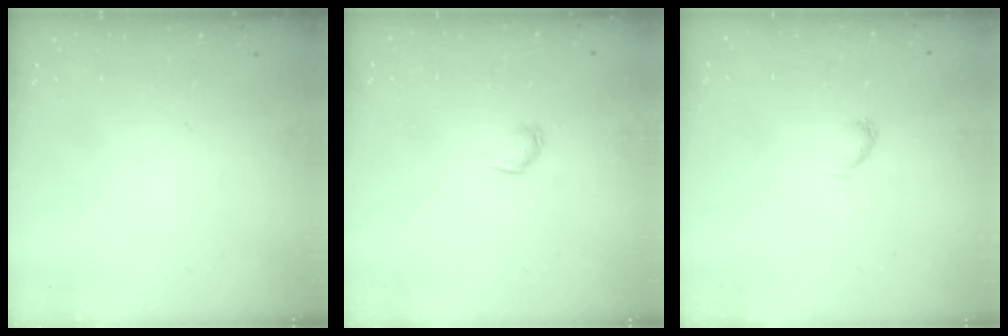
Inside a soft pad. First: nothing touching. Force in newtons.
{"total": 2.8, "press": 2.7, "slide": 0.6}
{"total": 3.0, "press": 2.9, "slide": 0.6}